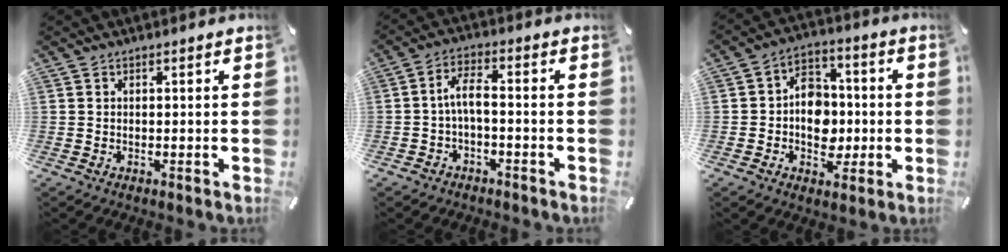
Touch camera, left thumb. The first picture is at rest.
{"total": 5.3, "force": [-1.3, 2.5, 4.5], "torque": [-0.088, 0.017, -0.027]}
{"total": 9.9, "force": [-1.7, 8.2, 5.3], "torque": [-0.081, 0.024, -0.024]}